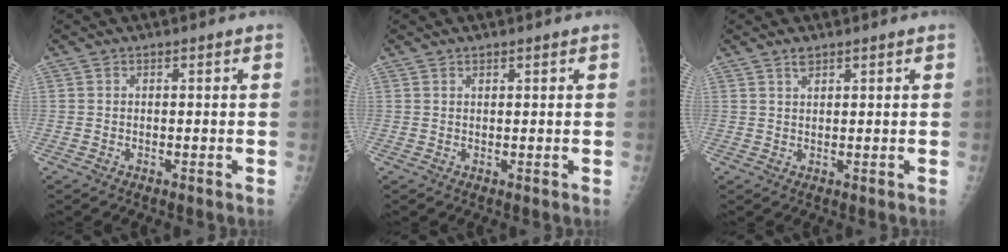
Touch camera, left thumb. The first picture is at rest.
{"total": 0.7, "force": [0.6, 0.3, 0.2], "torque": [0.001, -0.003, 0.010]}
{"total": 1.8, "force": [1.4, 0.7, 0.9], "torque": [-0.010, -0.006, 0.026]}